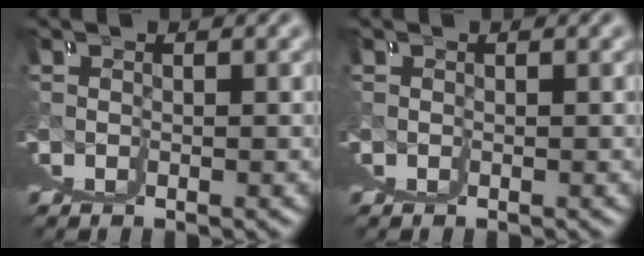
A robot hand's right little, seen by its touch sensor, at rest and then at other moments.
{"total": 0.0}